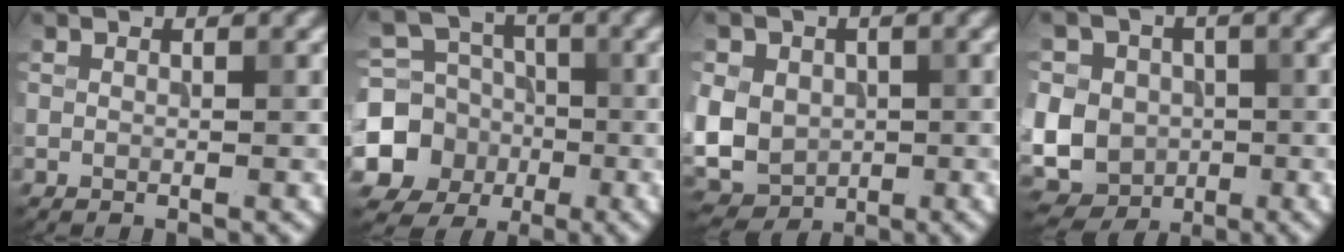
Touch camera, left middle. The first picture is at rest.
{"total": 8.5, "force": [-2.3, 7.7, 2.6], "torque": [-0.053, -0.007, -0.072]}
{"total": 8.9, "force": [0.3, 7.7, 4.4], "torque": [-0.096, 0.011, -0.025]}
{"total": 11.5, "force": [-0.6, 10.6, 4.4], "torque": [-0.108, 0.022, -0.039]}